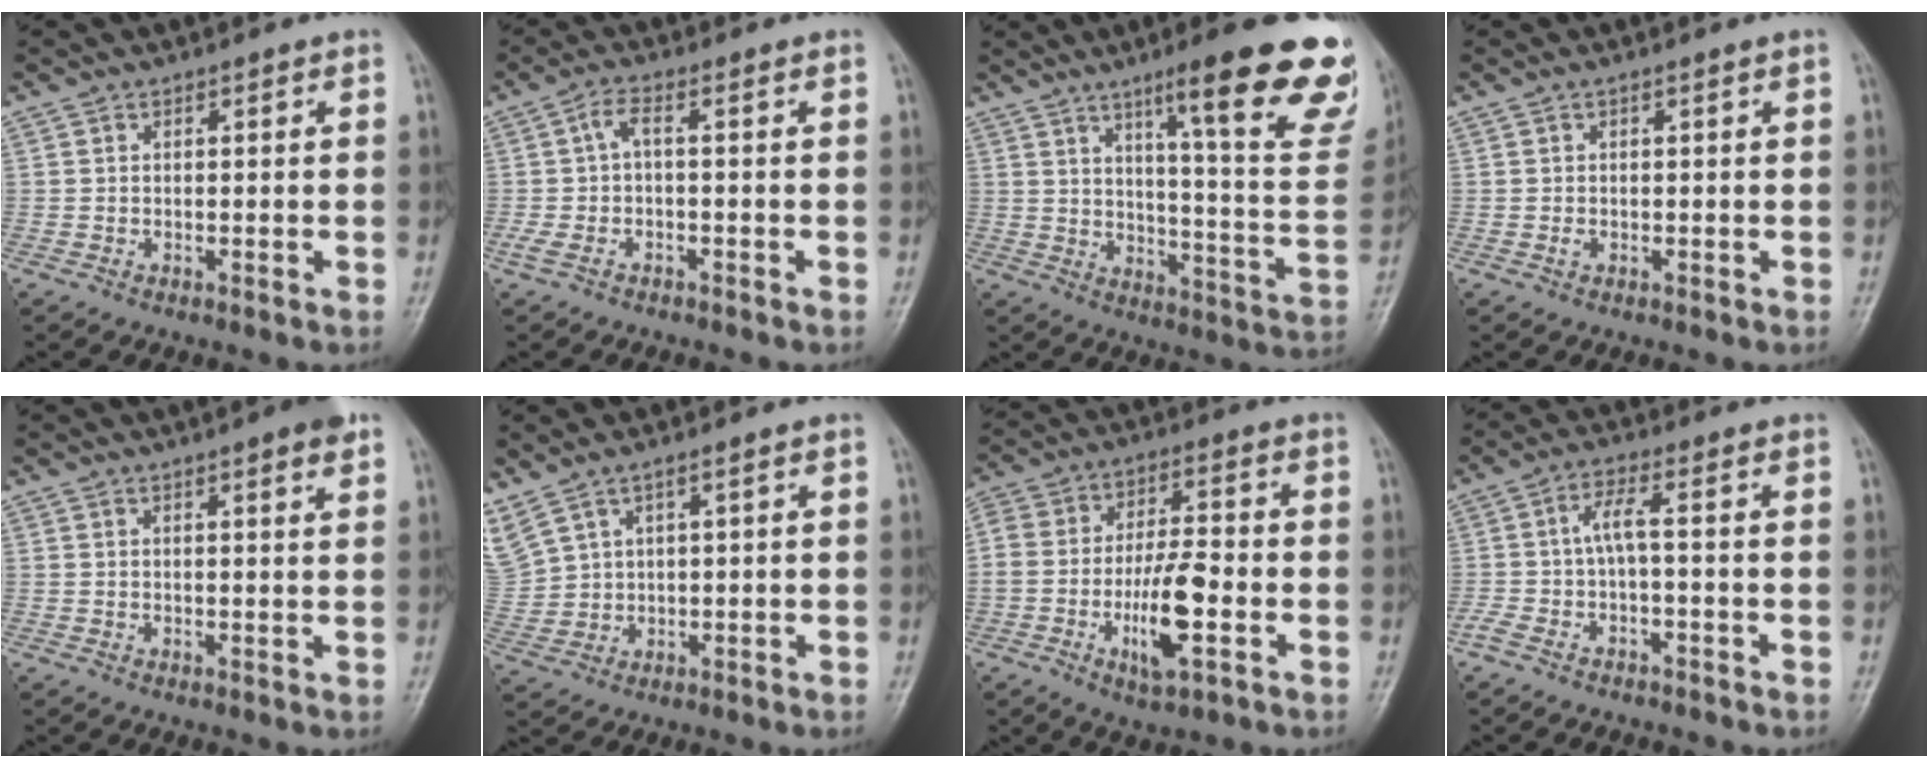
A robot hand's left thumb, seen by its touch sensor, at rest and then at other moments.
{"total": 4.1, "force": [-0.5, 1.0, 3.9], "torque": [-0.103, 0.018, -0.011]}
{"total": 25.4, "force": [15.4, 4.3, 19.8], "torque": [-0.231, -0.062, 0.209]}
{"total": 0.9, "force": [0.0, 0.4, 0.8], "torque": [-0.015, 0.010, 0.003]}
{"total": 4.8, "force": [3.0, 0.8, 3.6], "torque": [-0.039, -0.006, 0.035]}
{"total": 8.1, "force": [5.2, 3.9, 4.8], "torque": [-0.122, -0.015, 0.124]}
{"total": 14.0, "force": [-4.1, 5.4, 12.3], "torque": [-0.230, 0.020, -0.070]}
{"total": 4.8, "force": [-1.2, 0.5, 4.6], "torque": [-0.117, 0.023, -0.025]}